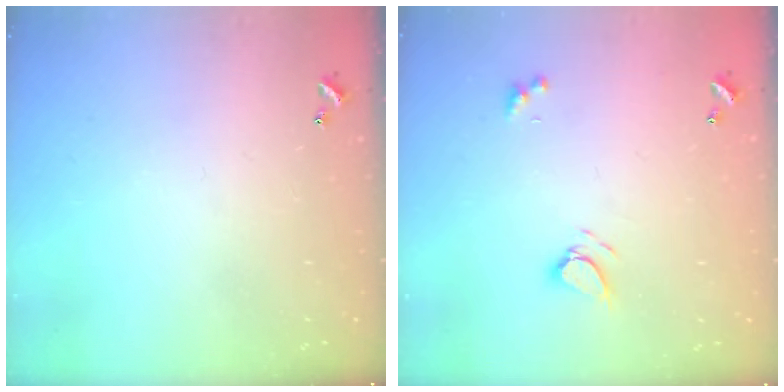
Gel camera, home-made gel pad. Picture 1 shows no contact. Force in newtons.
{"total": 4.6, "press": 4.6, "slide": 0.6}